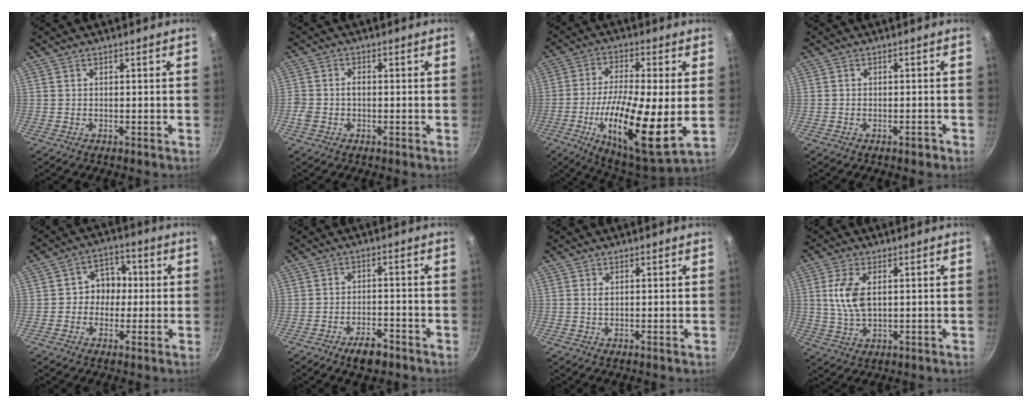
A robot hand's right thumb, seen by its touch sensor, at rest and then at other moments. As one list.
[{"total": 2.9, "force": [-0.6, 2.1, 1.9], "torque": [-0.033, 0.013, -0.012]}, {"total": 19.5, "force": [-2.8, 5.2, 18.6], "torque": [-0.316, -0.010, -0.056]}, {"total": 1.3, "force": [-0.8, 0.6, 0.7], "torque": [-0.005, 0.013, -0.006]}, {"total": 7.3, "force": [-0.1, 6.3, 3.7], "torque": [-0.002, 0.018, -0.012]}, {"total": 5.6, "force": [-3.8, 2.3, 3.5], "torque": [-0.047, 0.026, -0.055]}, {"total": 1.0, "force": [0.3, 0.3, 0.9], "torque": [-0.016, -0.001, 0.005]}, {"total": 7.6, "force": [1.5, 4.0, 6.3], "torque": [-0.125, -0.002, 0.030]}]